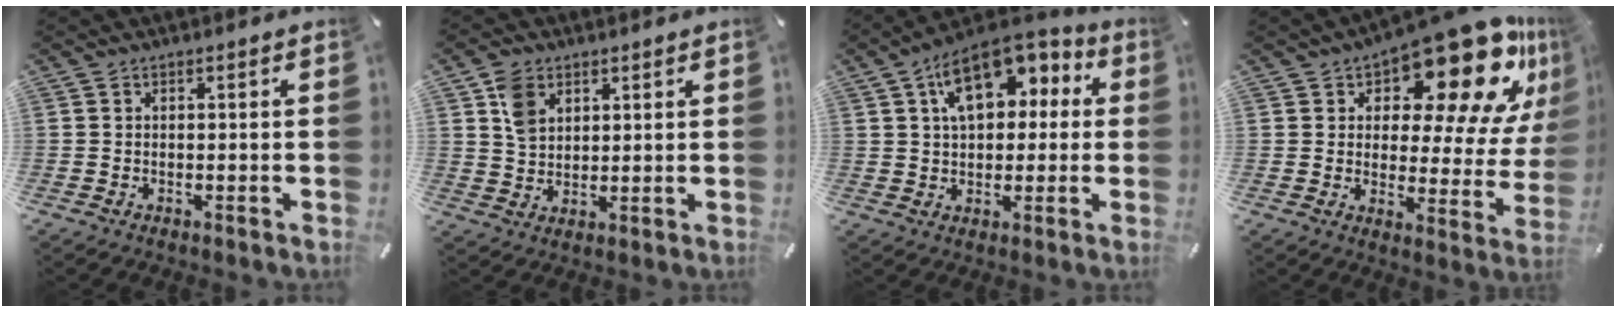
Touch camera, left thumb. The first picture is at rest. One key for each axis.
{"total": 6.5, "fx": 3.0, "fy": 5.0, "fz": 2.8, "tx": -0.059, "ty": 0.009, "tz": 0.059}
{"total": 12.8, "fx": 5.8, "fy": 8.5, "fz": 7.6, "tx": -0.116, "ty": -0.021, "tz": 0.107}
{"total": 20.6, "fx": 14.0, "fy": 8.3, "fz": 12.7, "tx": -0.169, "ty": -0.112, "tz": 0.230}